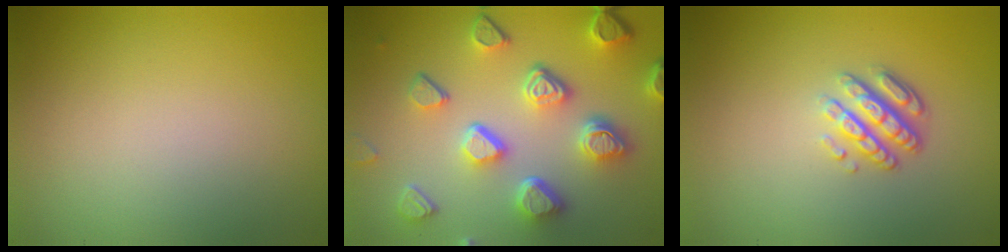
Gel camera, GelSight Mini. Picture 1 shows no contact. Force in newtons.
{"total": 6.8, "press": 5.3, "slide": 4.3}
{"total": 3.6, "press": 2.6, "slide": 2.5}